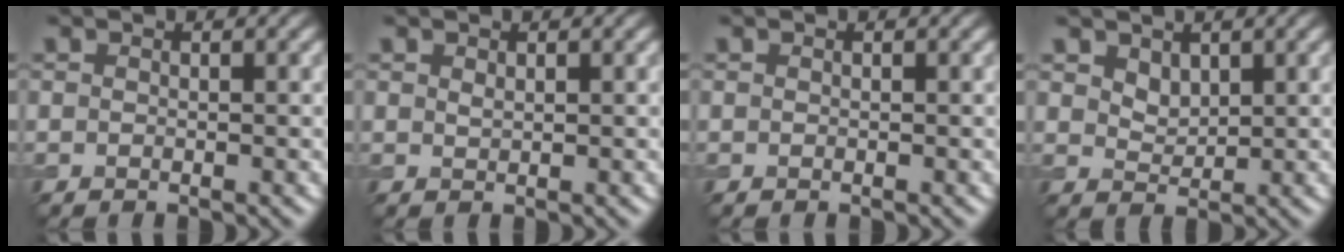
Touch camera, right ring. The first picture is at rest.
{"total": 0.6, "force": [0.4, 0.3, 0.3], "torque": [-0.009, 0.000, 0.010]}
{"total": 0.0}
{"total": 1.7, "force": [1.2, 1.0, 0.7], "torque": [-0.015, -0.003, 0.026]}